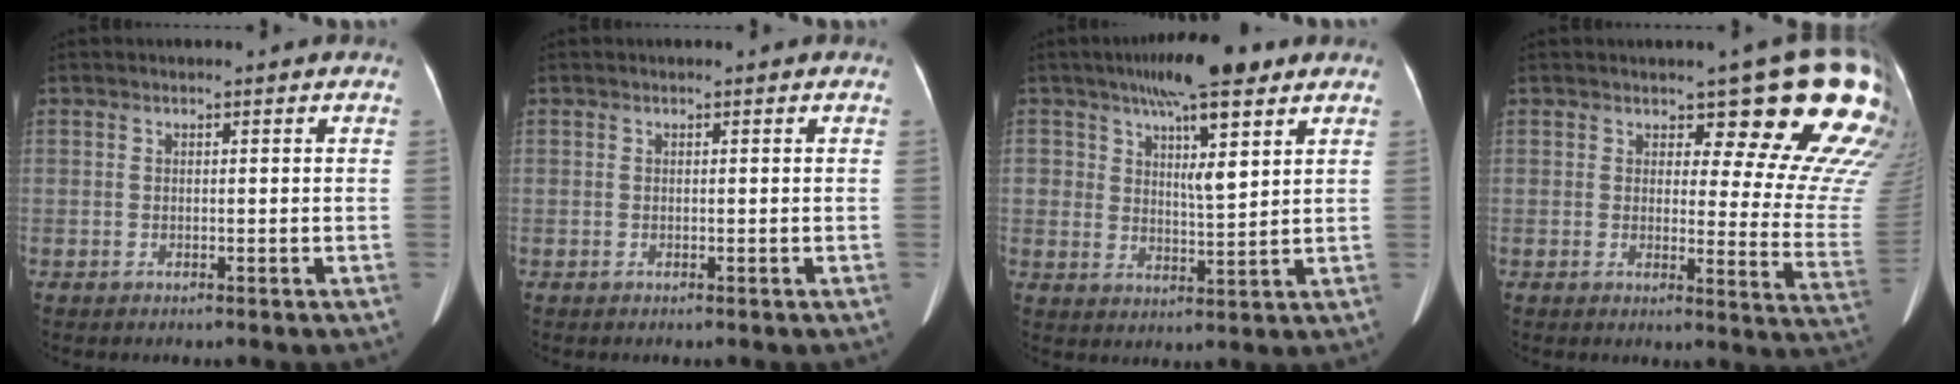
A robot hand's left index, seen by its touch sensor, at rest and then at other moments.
{"total": 0.0}
{"total": 10.2, "force": [6.4, 2.6, 7.5], "torque": [-0.118, 0.011, 0.101]}
{"total": 16.0, "force": [11.8, 4.2, 9.9], "torque": [-0.092, -0.061, 0.113]}